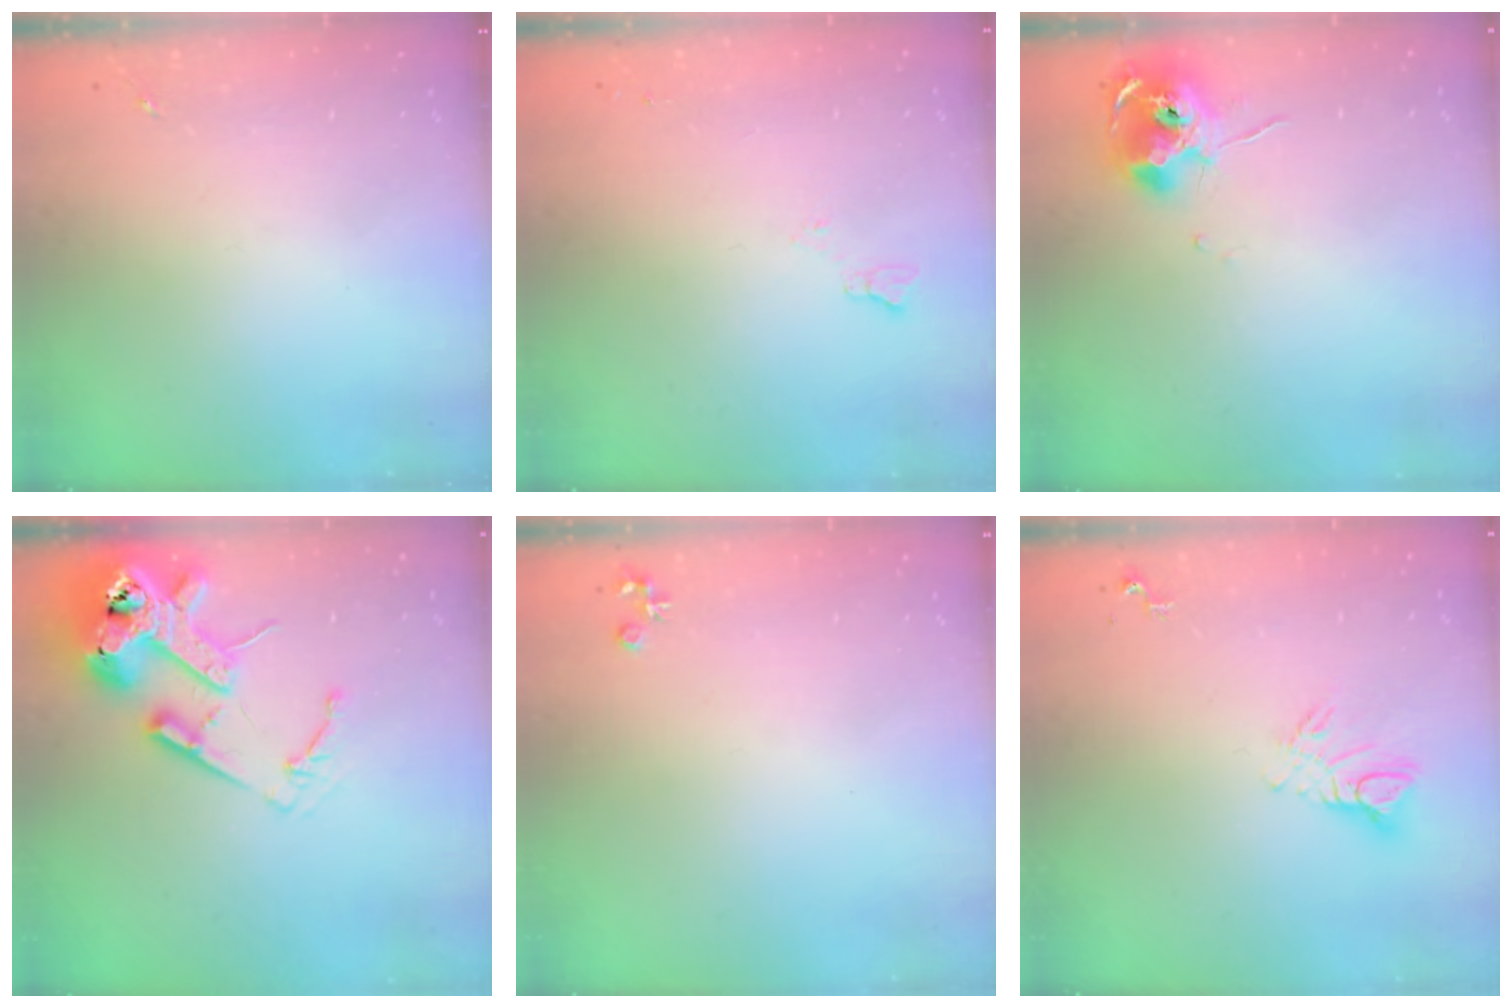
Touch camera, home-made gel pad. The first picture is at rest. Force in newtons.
{"total": 4.6, "press": 4.5, "slide": 0.6}
{"total": 10.4, "press": 10.3, "slide": 0.7}
{"total": 18.0, "press": 17.9, "slide": 2.6}
{"total": 3.7, "press": 3.6, "slide": 0.4}
{"total": 7.6, "press": 7.6, "slide": 0.7}